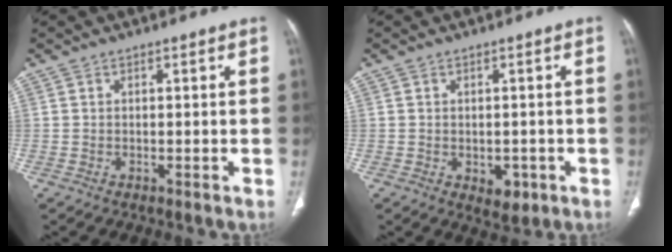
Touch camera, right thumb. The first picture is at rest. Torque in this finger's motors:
{"motor_torque": [-0.53, -0.06, -0.50, 0.10, 0.02]}